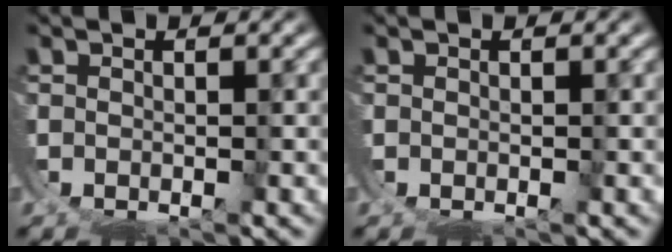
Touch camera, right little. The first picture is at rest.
{"total": 0.0}